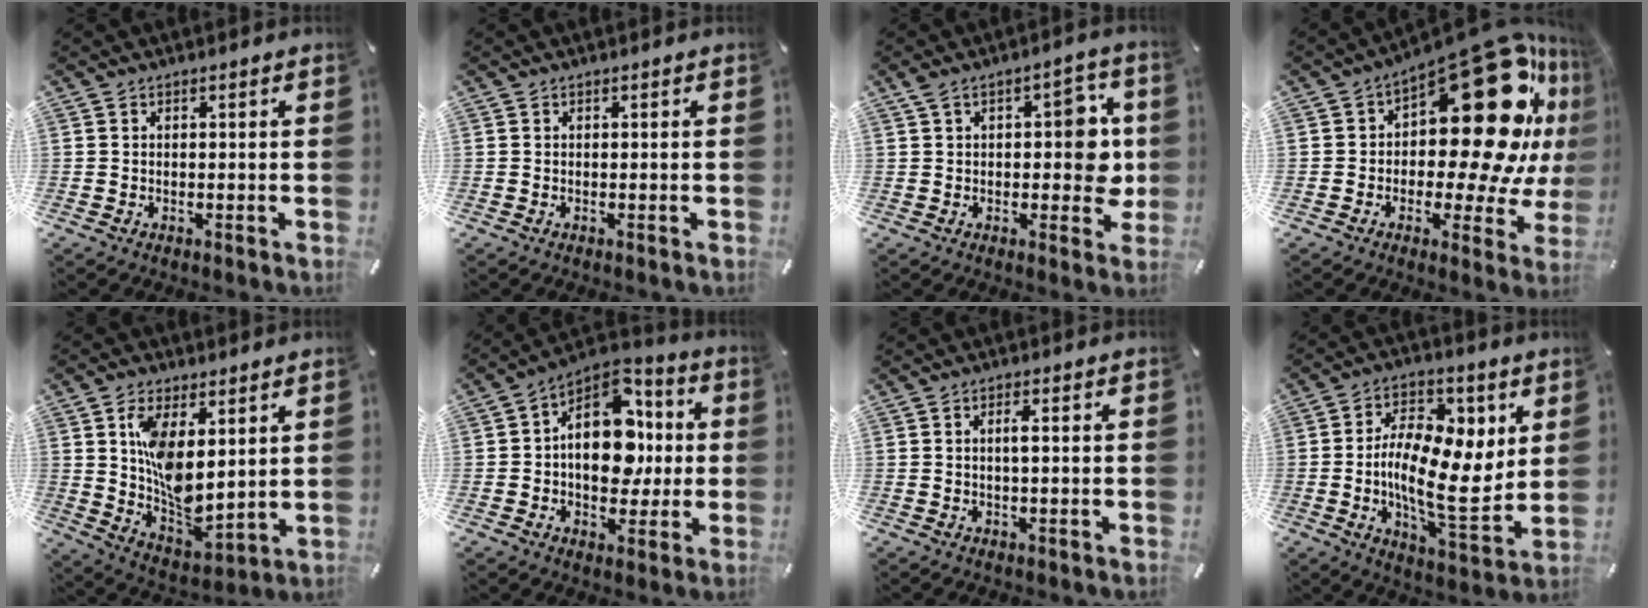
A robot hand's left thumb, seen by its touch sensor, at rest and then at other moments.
{"total": 0.0}
{"total": 12.3, "force": [1.2, 6.8, 10.1], "torque": [-0.114, -0.004, 0.018]}
{"total": 28.6, "force": [9.6, 13.8, 23.2], "torque": [-0.307, -0.087, 0.175]}
{"total": 11.4, "force": [4.1, 6.1, 8.7], "torque": [-0.159, -0.033, 0.079]}
{"total": 16.6, "force": [1.6, 11.9, 11.4], "torque": [-0.177, -0.013, 0.030]}
{"total": 2.6, "force": [0.2, 0.4, 2.5], "torque": [-0.049, -0.001, 0.002]}
{"total": 17.3, "force": [0.5, 9.0, 14.8], "torque": [-0.234, -0.020, 0.005]}